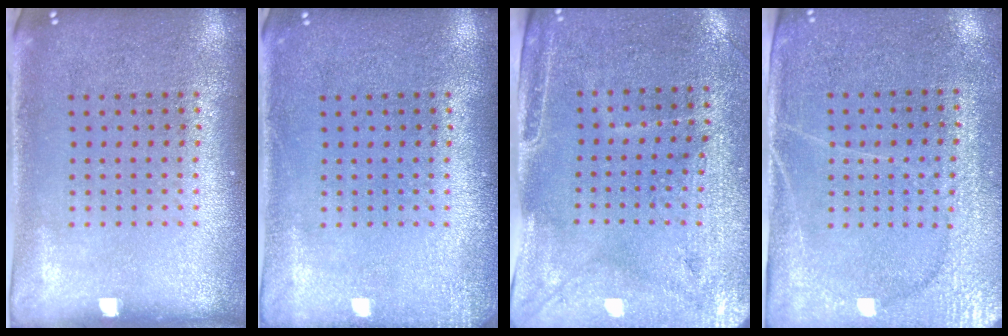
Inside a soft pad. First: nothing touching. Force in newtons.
{"total": 1.4, "press": 1.4, "slide": 0.2}
{"total": 3.1, "press": 2.8, "slide": 1.4}
{"total": 3.0, "press": 2.7, "slide": 1.5}